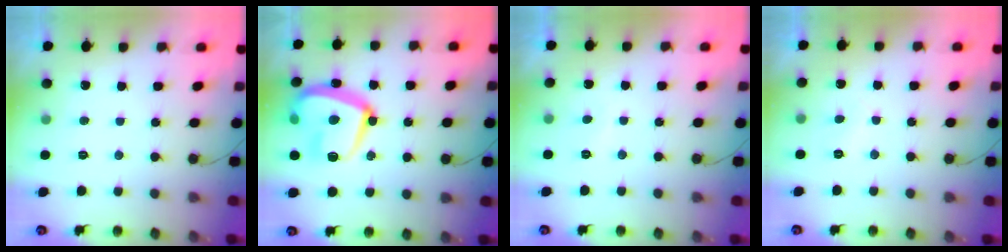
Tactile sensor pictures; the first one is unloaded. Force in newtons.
{"total": 21.7, "press": 21.6, "slide": 1.9}
{"total": 1.3, "press": 1.1, "slide": 0.5}
{"total": 1.9, "press": 1.8, "slide": 0.5}